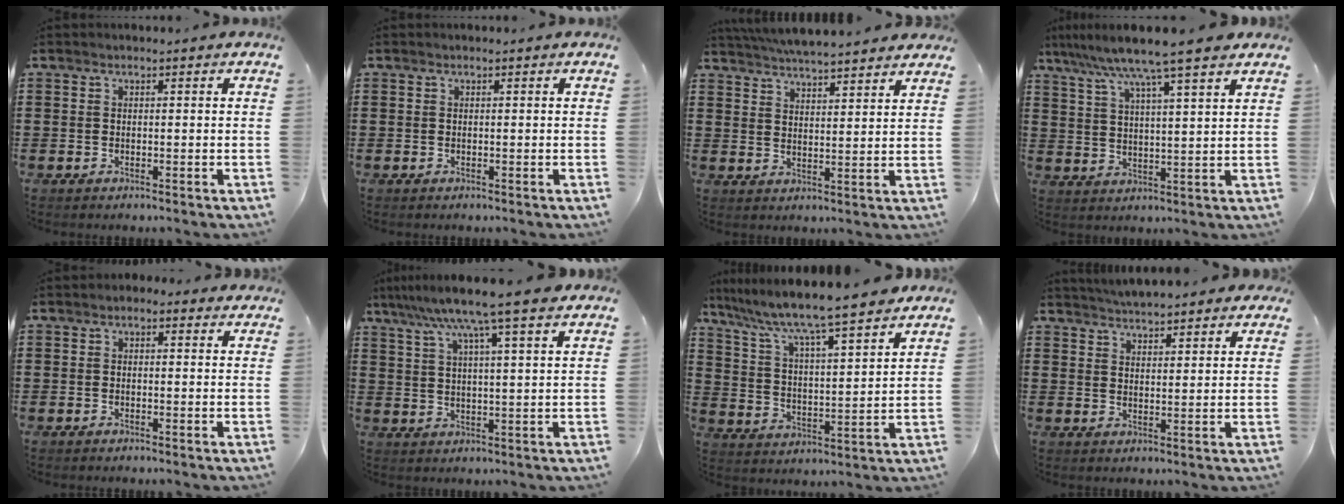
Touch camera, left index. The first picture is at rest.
{"total": 0.0}
{"total": 5.1, "force": [5.0, 0.0, 1.1], "torque": [-0.040, -0.023, 0.089]}
{"total": 8.2, "force": [6.9, -0.7, 4.5], "torque": [-0.109, -0.031, 0.117]}
{"total": 1.0, "force": [0.1, 0.8, 0.6], "torque": [-0.014, 0.006, 0.000]}
{"total": 9.0, "force": [6.9, -0.4, 5.9], "torque": [-0.133, -0.019, 0.116]}
{"total": 7.3, "force": [6.7, -0.3, 2.9], "torque": [-0.086, -0.049, 0.107]}
{"total": 3.9, "force": [3.9, 0.1, 0.5], "torque": [-0.021, -0.010, 0.071]}